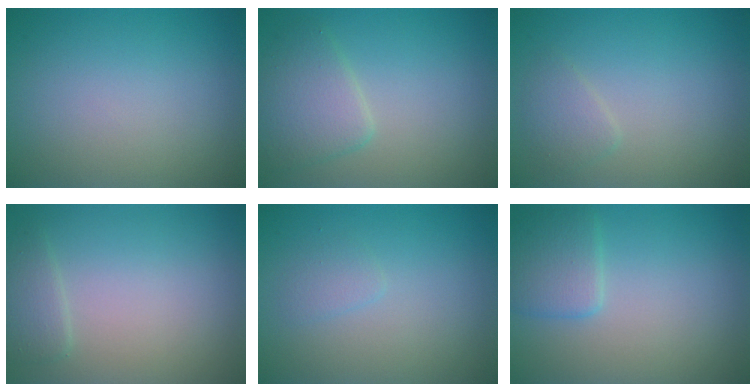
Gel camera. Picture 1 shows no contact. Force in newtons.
{"total": 3.4, "press": 3.4, "slide": 0.1}
{"total": 1.5, "press": 1.5, "slide": 0.1}
{"total": 1.5, "press": 1.4, "slide": 0.1}
{"total": 1.0, "press": 1.0, "slide": 0.0}
{"total": 2.6, "press": 2.6, "slide": 0.1}